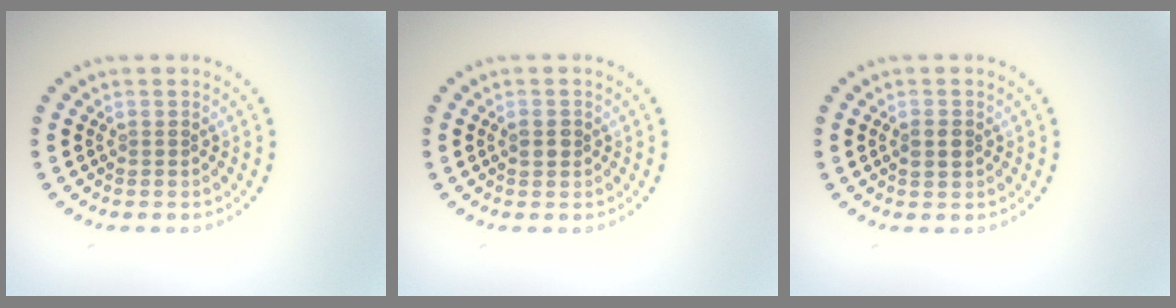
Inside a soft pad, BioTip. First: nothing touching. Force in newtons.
{"total": 1.2, "press": 1.2, "slide": 0.1}
{"total": 1.2, "press": 1.2, "slide": 0.1}